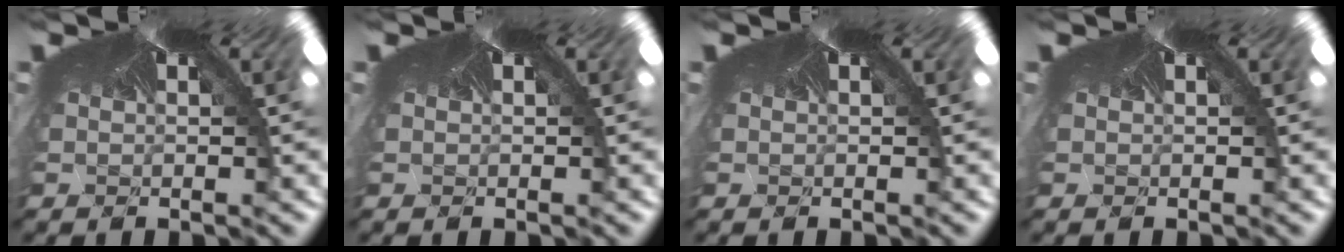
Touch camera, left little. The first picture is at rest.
{"total": 0.0}
{"total": 0.0}
{"total": 0.0}